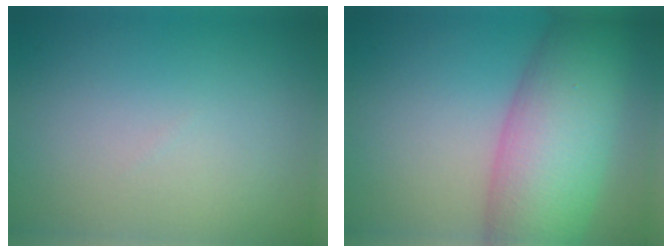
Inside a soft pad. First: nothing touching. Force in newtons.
{"total": 11.0, "press": 11.0, "slide": 0.3}